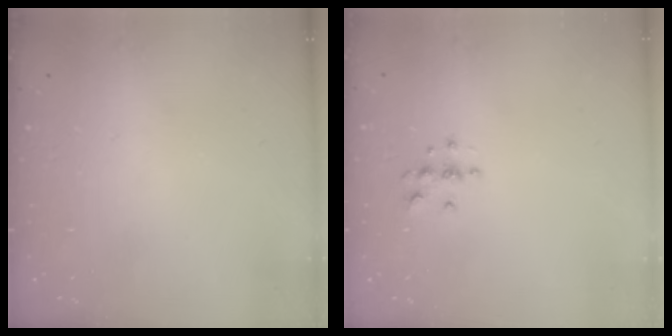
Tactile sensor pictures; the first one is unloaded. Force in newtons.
{"total": 4.0, "press": 3.9, "slide": 0.4}